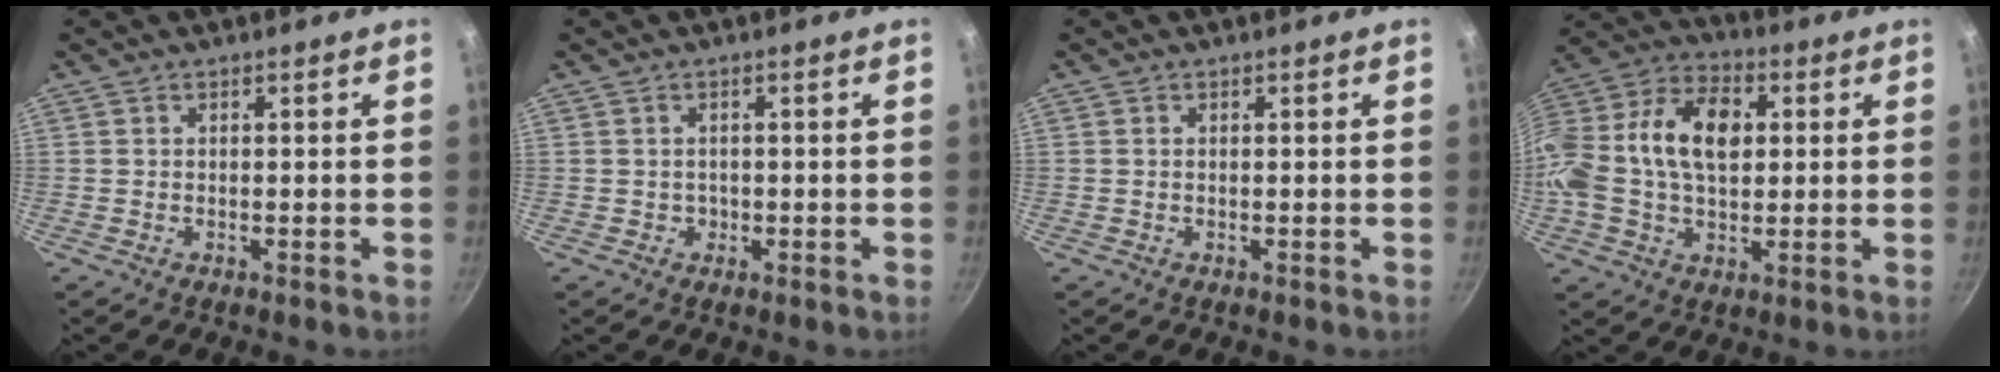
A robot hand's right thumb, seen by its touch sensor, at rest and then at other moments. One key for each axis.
{"total": 0.9, "fx": -0.2, "fy": 0.9, "fz": 0.2, "tx": 0.004, "ty": -0.001, "tz": 0.001}
{"total": 0.0}
{"total": 20.2, "fx": 2.4, "fy": 13.2, "fz": 15.1, "tx": -0.285, "ty": 0.036, "tz": 0.025}